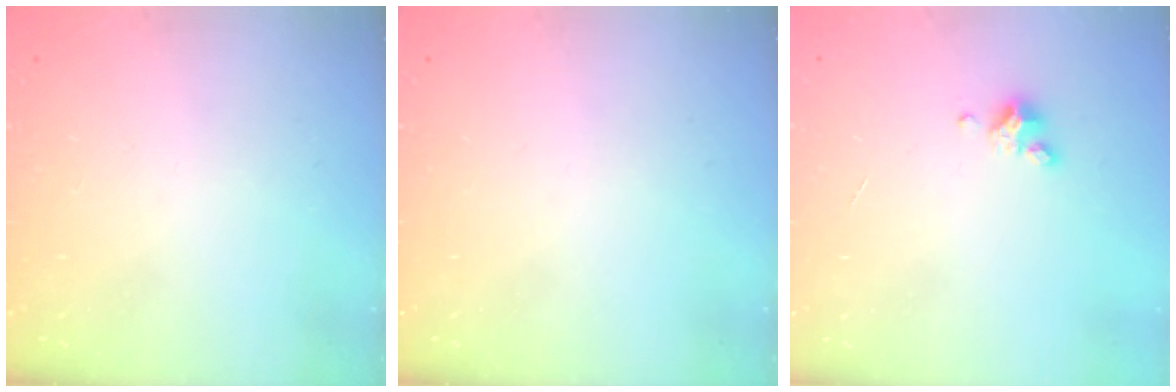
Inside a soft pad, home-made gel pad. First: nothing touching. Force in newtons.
{"total": 0.0}
{"total": 2.9, "press": 2.9, "slide": 0.3}